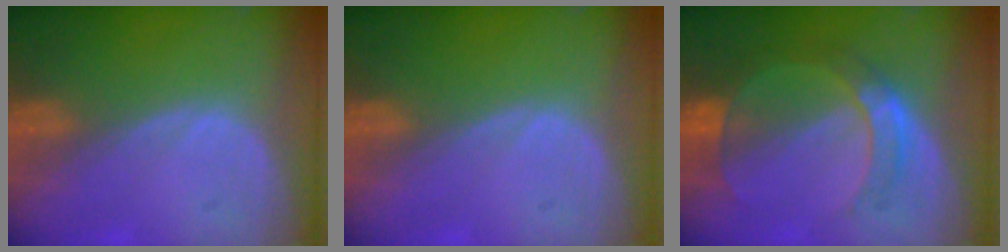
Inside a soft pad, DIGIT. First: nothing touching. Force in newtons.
{"total": 0.0}
{"total": 7.2, "press": 6.5, "slide": 3.1}